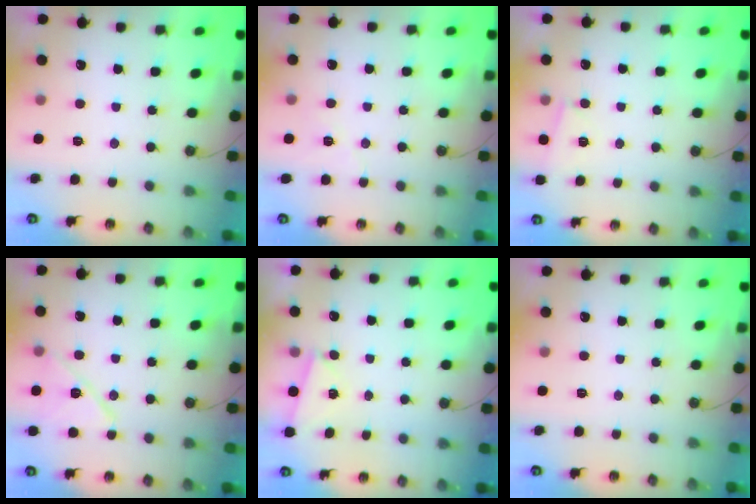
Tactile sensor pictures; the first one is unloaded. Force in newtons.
{"total": 6.5, "press": 6.0, "slide": 2.4}
{"total": 2.6, "press": 2.6, "slide": 0.7}
{"total": 12.0, "press": 11.9, "slide": 0.7}
{"total": 2.5, "press": 2.1, "slide": 1.5}
{"total": 0.0}